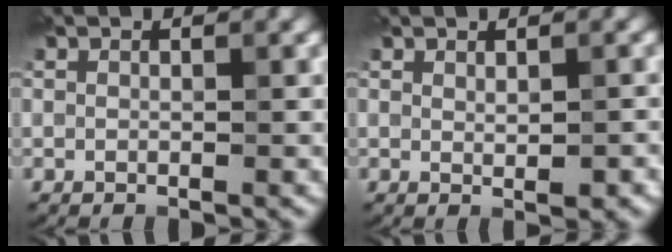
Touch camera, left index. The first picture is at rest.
{"total": 1.3, "force": [0.3, 0.4, 1.2], "torque": [-0.025, -0.001, 0.012]}